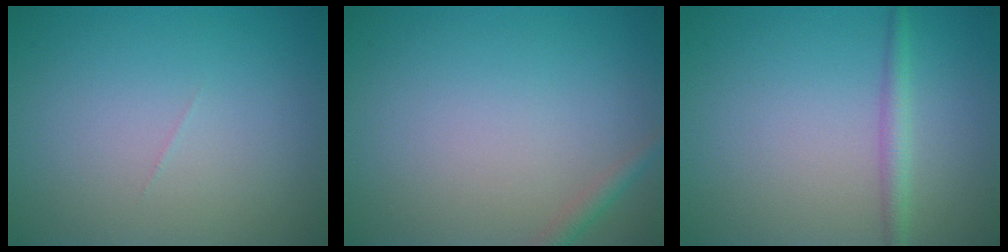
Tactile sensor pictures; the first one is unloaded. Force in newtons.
{"total": 1.2, "press": 1.2, "slide": 0.0}
{"total": 1.8, "press": 1.8, "slide": 0.0}